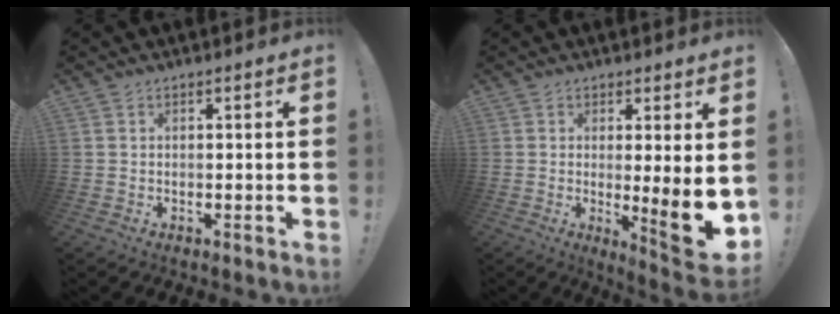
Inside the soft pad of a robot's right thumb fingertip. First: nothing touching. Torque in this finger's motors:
{"motor_torque": [0.43, 0.62, 0.65, 0.64, 0.14]}